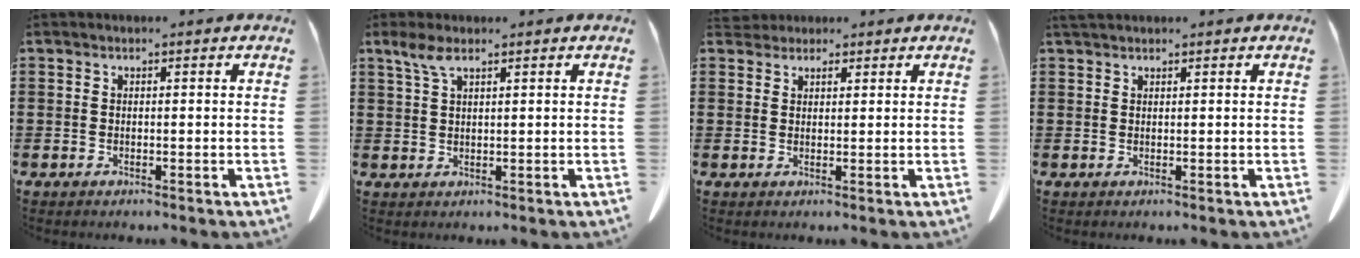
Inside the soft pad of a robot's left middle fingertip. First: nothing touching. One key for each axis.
{"total": 3.3, "fx": 2.0, "fy": 0.9, "fz": 2.5, "tx": -0.057, "ty": 0.003, "tz": 0.035}
{"total": 2.4, "fx": 2.1, "fy": 1.1, "fz": 0.3, "tx": -0.005, "ty": 0.003, "tz": 0.039}
{"total": 0.9, "fx": 0.9, "fy": 0.2, "fz": 0.3, "tx": -0.009, "ty": 0.000, "tz": 0.017}